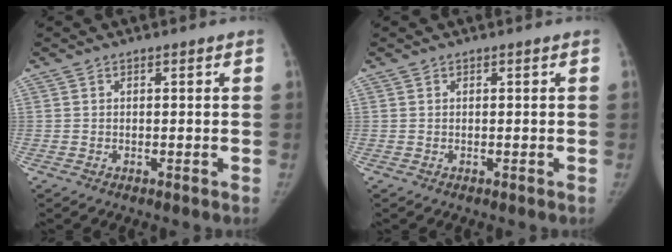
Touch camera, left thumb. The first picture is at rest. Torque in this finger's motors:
{"motor_torque": [-0.11, 0.11, 0.48, -0.29, 0.00]}